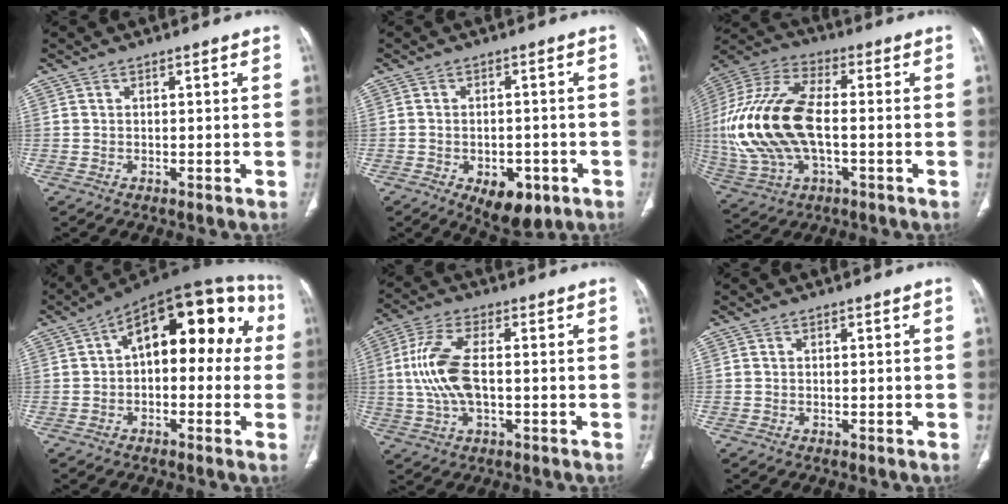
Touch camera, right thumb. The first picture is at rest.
{"total": 8.6, "force": [-3.9, 4.9, 5.9], "torque": [-0.065, 0.011, -0.041]}
{"total": 22.8, "force": [-1.2, 12.1, 19.4], "torque": [-0.437, 0.015, -0.016]}
{"total": 18.9, "force": [2.8, 10.1, 15.8], "torque": [-0.167, 0.050, 0.024]}
{"total": 10.9, "force": [0.0, 5.1, 9.6], "torque": [-0.217, 0.012, 0.002]}
{"total": 0.0}